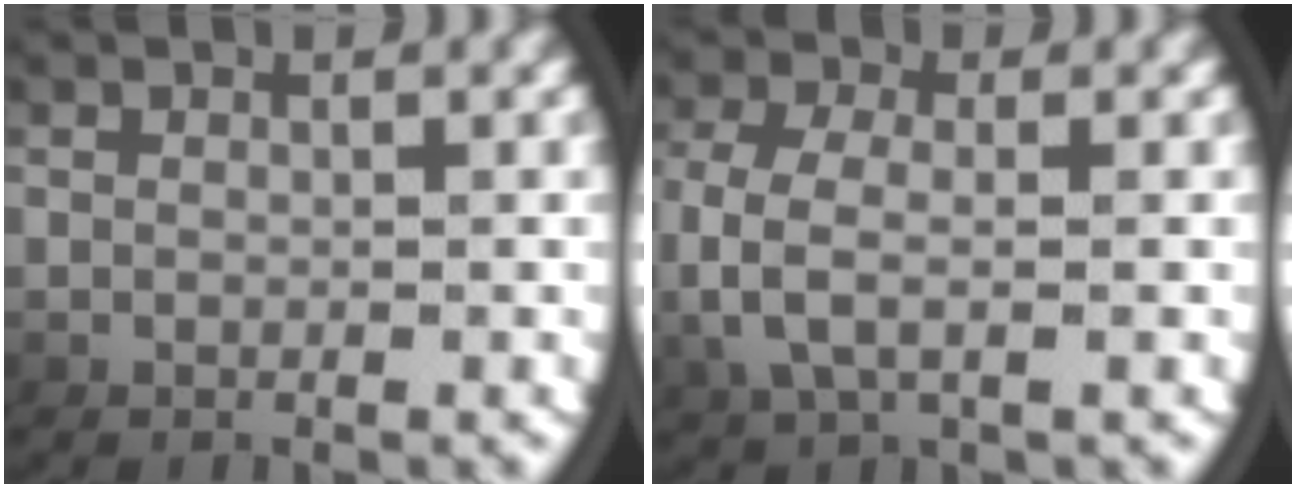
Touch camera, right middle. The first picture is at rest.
{"total": 3.4, "force": [-0.2, 1.8, 2.9], "torque": [-0.085, -0.007, 0.004]}